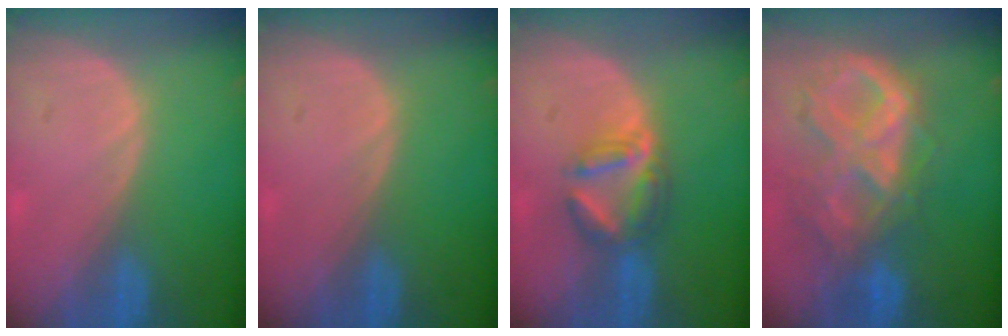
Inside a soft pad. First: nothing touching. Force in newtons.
{"total": 0.0}
{"total": 5.8, "press": 5.5, "slide": 1.9}
{"total": 10.6, "press": 9.0, "slide": 5.7}